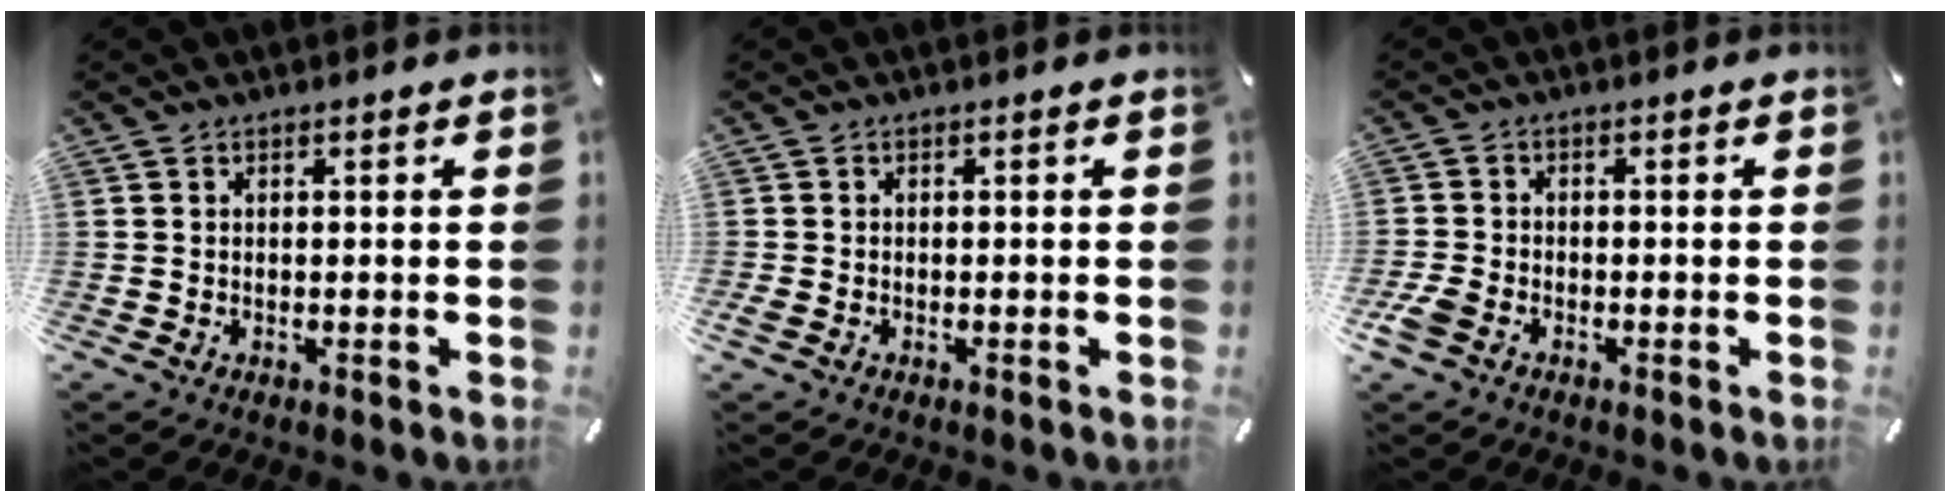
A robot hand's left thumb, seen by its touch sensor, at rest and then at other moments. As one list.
[{"total": 1.1, "force": [-0.6, 0.7, 0.7], "torque": [-0.018, -0.002, -0.012]}, {"total": 3.9, "force": [-2.2, 2.6, 2.0], "torque": [-0.049, 0.007, -0.043]}]